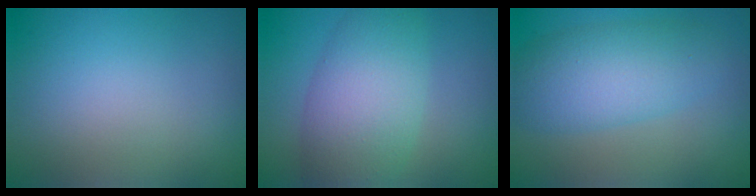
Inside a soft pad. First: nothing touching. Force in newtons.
{"total": 7.0, "press": 7.0, "slide": 0.2}
{"total": 5.9, "press": 5.9, "slide": 0.1}